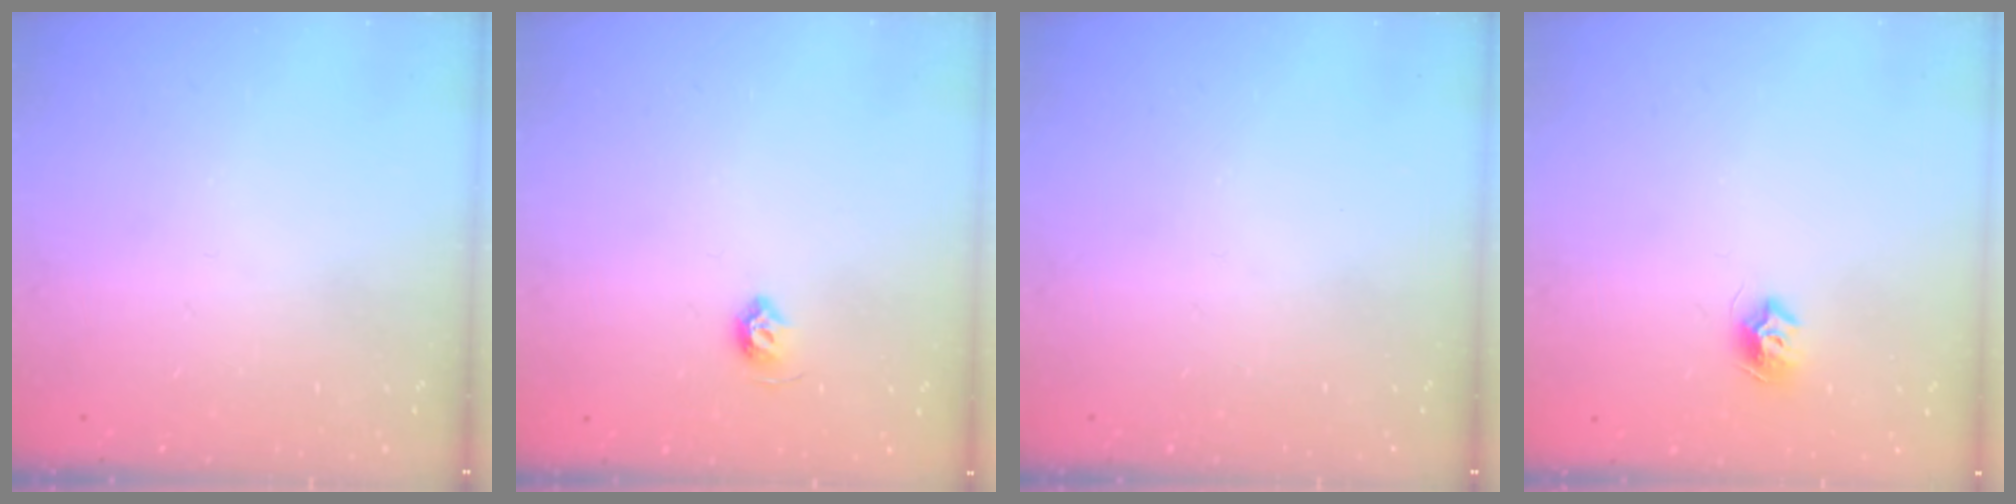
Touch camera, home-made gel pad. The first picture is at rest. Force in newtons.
{"total": 4.9, "press": 4.9, "slide": 0.7}
{"total": 0.0}
{"total": 8.2, "press": 8.1, "slide": 0.5}